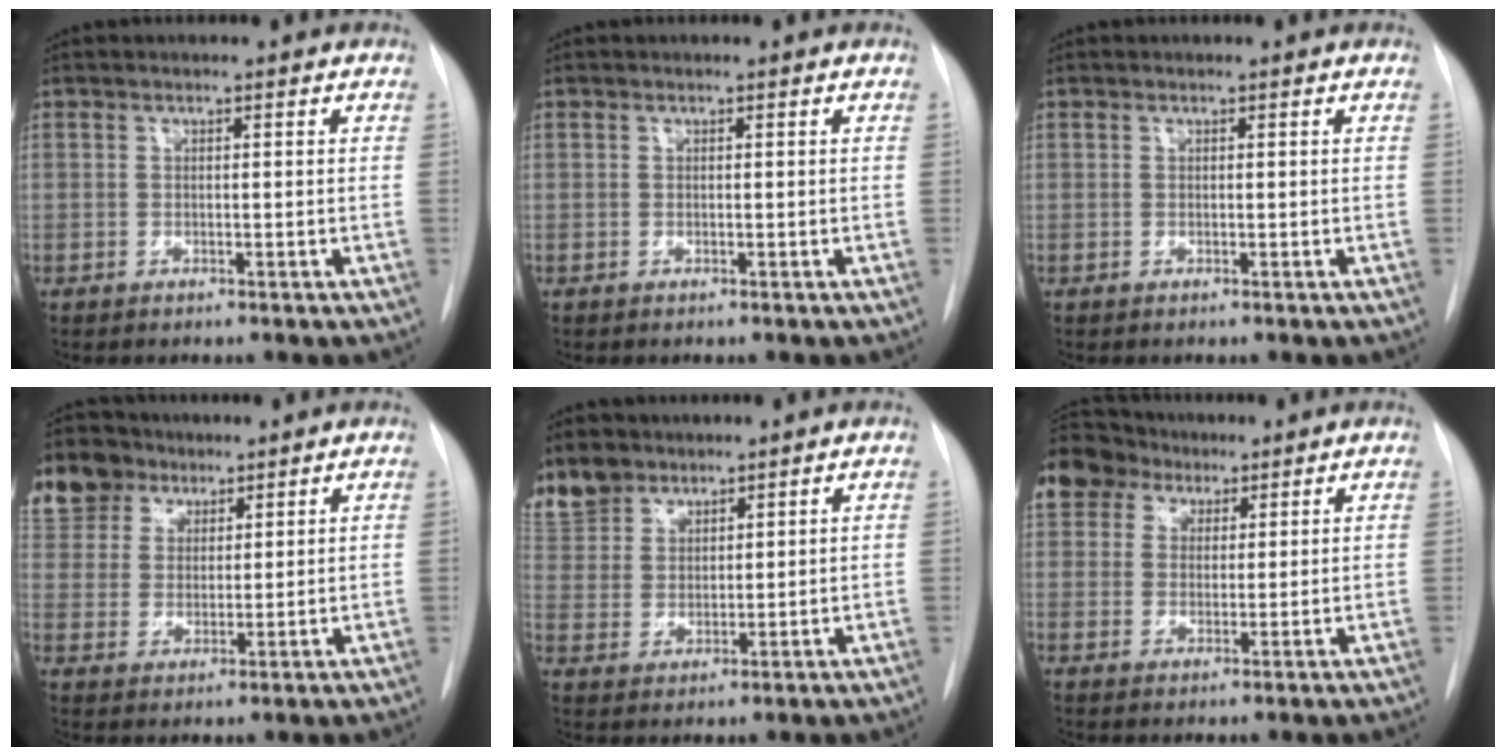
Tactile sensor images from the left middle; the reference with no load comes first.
{"total": 0.0}
{"total": 0.0}
{"total": 12.1, "force": [8.4, 8.1, 3.2], "torque": [-0.083, 0.034, 0.164]}
{"total": 10.7, "force": [8.4, 6.3, 2.2], "torque": [-0.065, 0.013, 0.175]}
{"total": 11.0, "force": [7.5, 7.6, 2.7], "torque": [-0.073, 0.044, 0.144]}